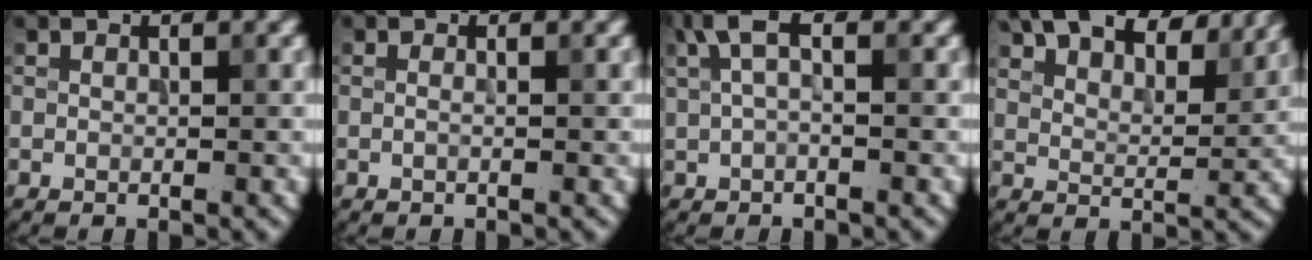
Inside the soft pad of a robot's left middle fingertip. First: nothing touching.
{"total": 0.6, "force": [0.1, 0.2, 0.6], "torque": [-0.011, -0.012, -0.004]}
{"total": 2.8, "force": [1.0, 0.9, 2.5], "torque": [-0.049, 0.006, 0.016]}
{"total": 10.0, "force": [7.9, 3.3, 5.2], "torque": [-0.097, 0.019, 0.107]}